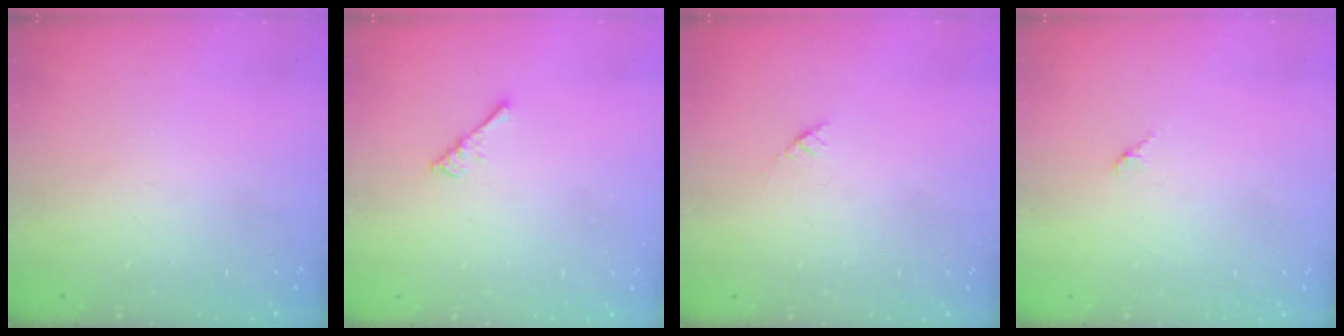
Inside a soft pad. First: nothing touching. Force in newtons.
{"total": 2.7, "press": 2.6, "slide": 0.5}
{"total": 2.7, "press": 2.6, "slide": 0.4}
{"total": 1.5, "press": 1.4, "slide": 0.4}